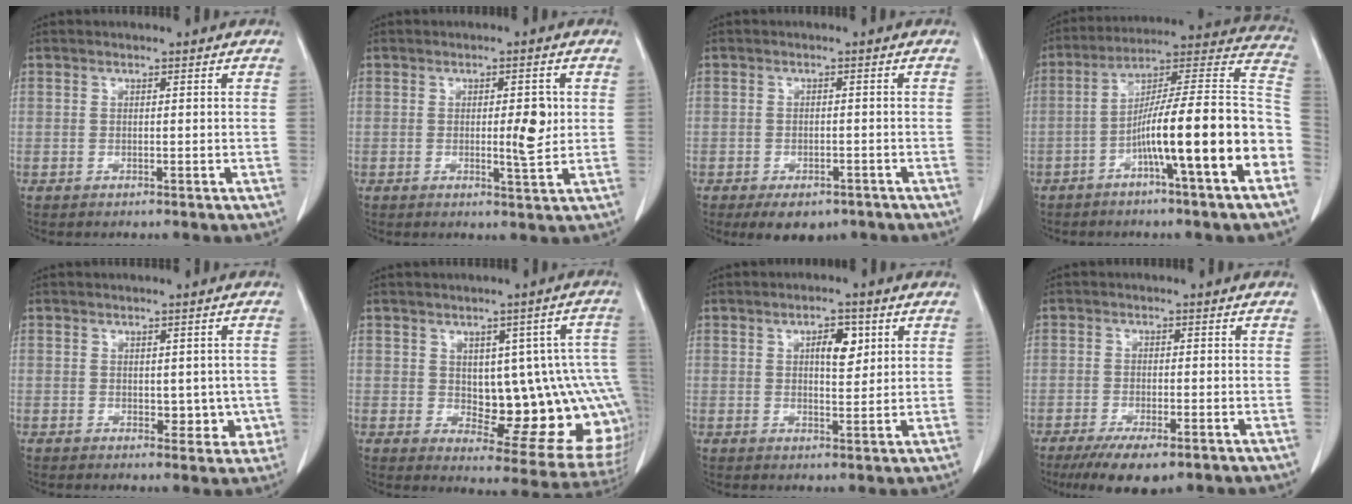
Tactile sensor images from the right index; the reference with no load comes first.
{"total": 4.1, "force": [0.3, 0.8, 4.0], "torque": [-0.062, -0.003, 0.004]}
{"total": 5.9, "force": [-4.2, 3.3, 2.5], "torque": [-0.027, 0.000, -0.055]}
{"total": 19.0, "force": [-6.2, 0.2, 18.0], "torque": [-0.233, 0.025, -0.101]}
{"total": 3.9, "force": [-0.3, 2.6, 2.9], "torque": [-0.022, 0.004, 0.006]}
{"total": 15.9, "force": [-0.1, 5.8, 14.9], "torque": [-0.140, 0.020, 0.019]}
{"total": 4.6, "force": [1.8, 1.8, 3.8], "torque": [-0.060, 0.002, 0.028]}
{"total": 7.2, "force": [-4.8, 2.2, 5.0], "torque": [-0.079, -0.014, -0.073]}